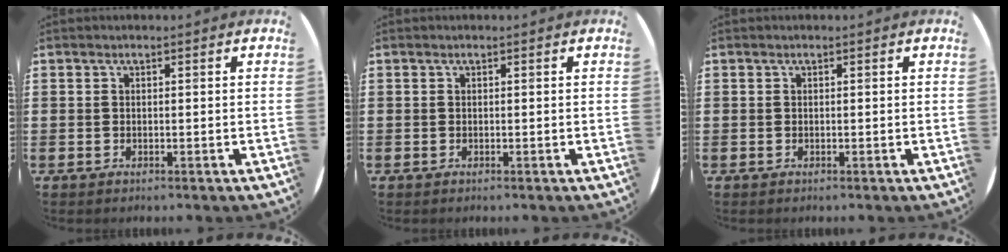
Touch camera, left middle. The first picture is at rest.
{"total": 0.0}
{"total": 0.0}